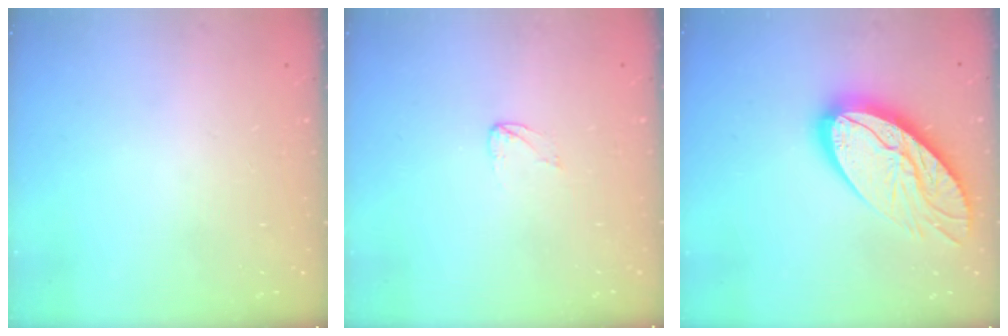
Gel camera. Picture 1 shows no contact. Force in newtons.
{"total": 2.7, "press": 2.7, "slide": 0.2}
{"total": 17.7, "press": 17.7, "slide": 1.6}